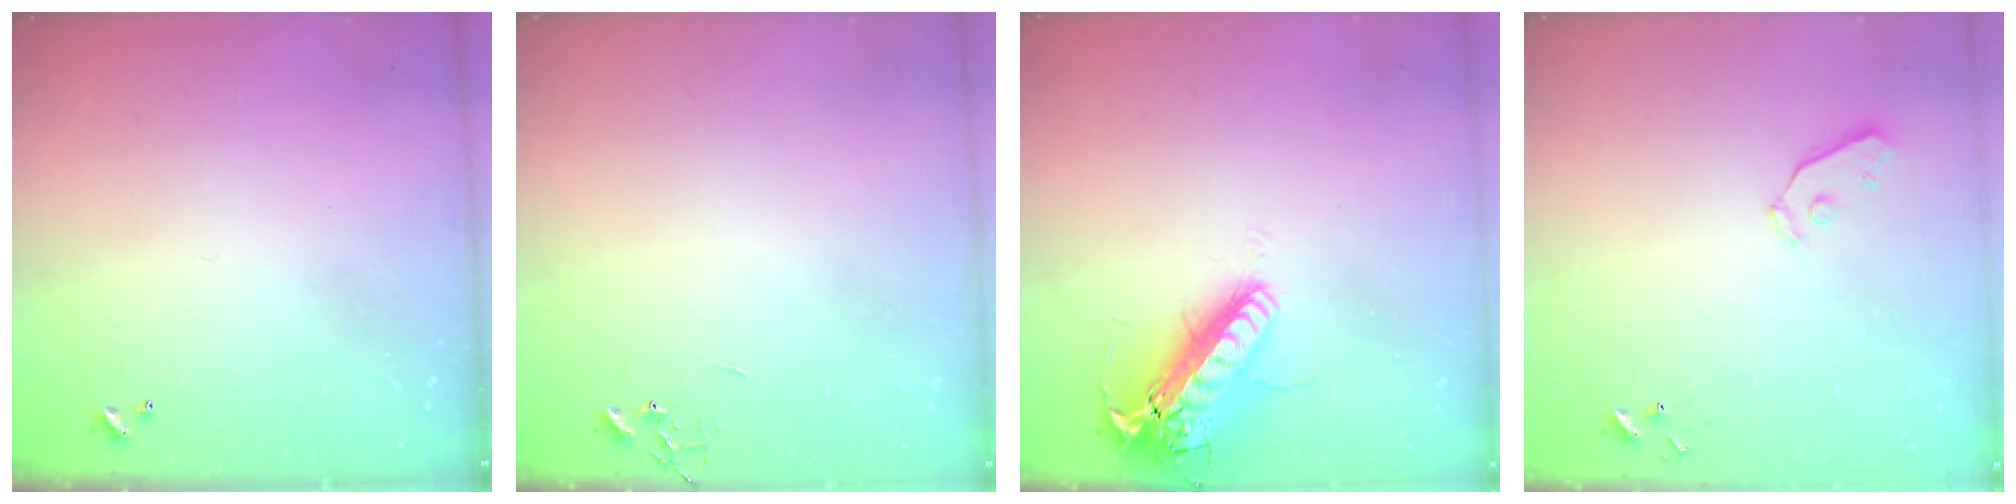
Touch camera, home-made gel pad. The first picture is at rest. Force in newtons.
{"total": 0.0}
{"total": 21.1, "press": 20.8, "slide": 3.7}
{"total": 4.0, "press": 4.0, "slide": 0.2}